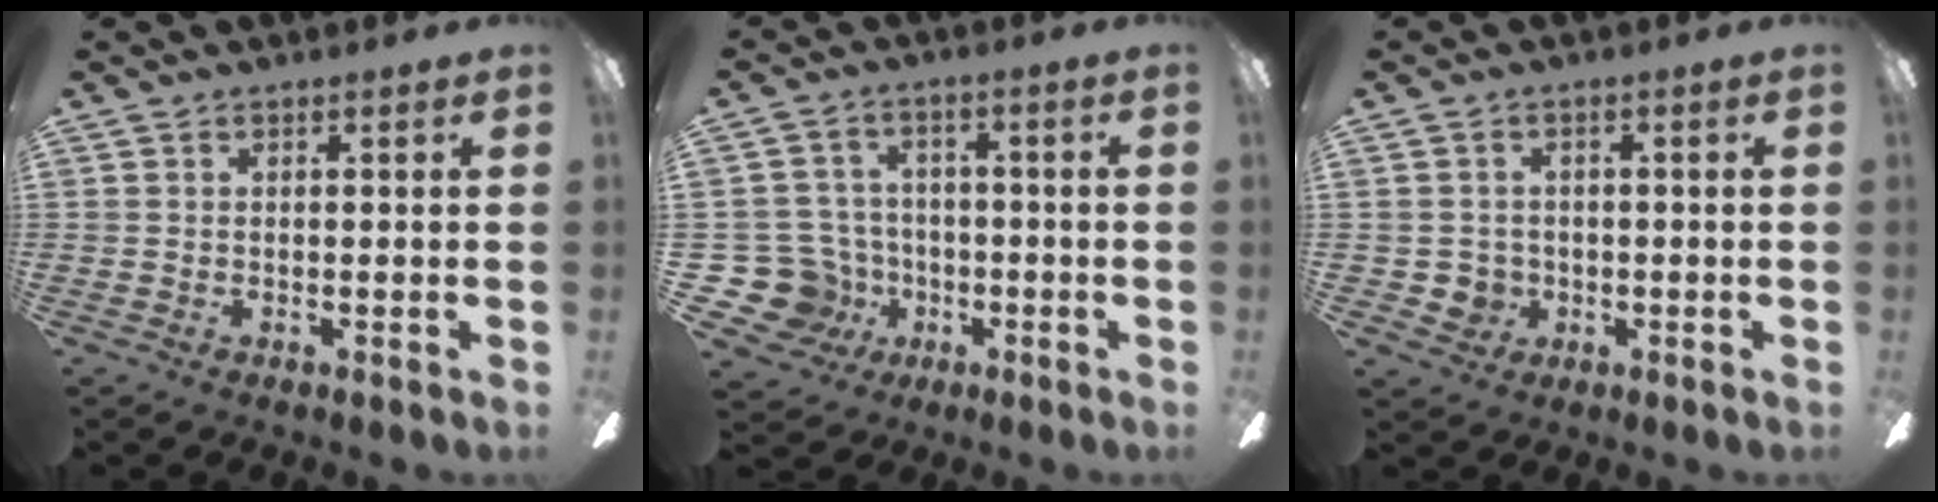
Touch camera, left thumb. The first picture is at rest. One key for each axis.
{"total": 12.0, "fx": -3.5, "fy": 10.9, "fz": 3.8, "tx": -0.114, "ty": 0.025, "tz": -0.055}
{"total": 3.6, "fx": -0.4, "fy": 3.5, "fz": 0.6, "tx": -0.009, "ty": 0.005, "tz": -0.006}